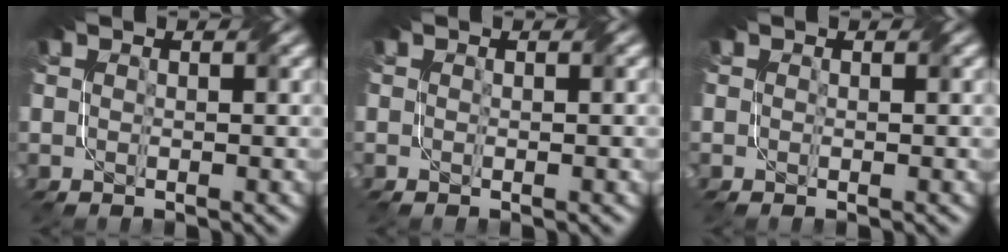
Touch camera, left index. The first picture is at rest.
{"total": 0.9, "force": [-0.2, 0.3, 0.9], "torque": [-0.011, -0.007, -0.004]}
{"total": 0.0}